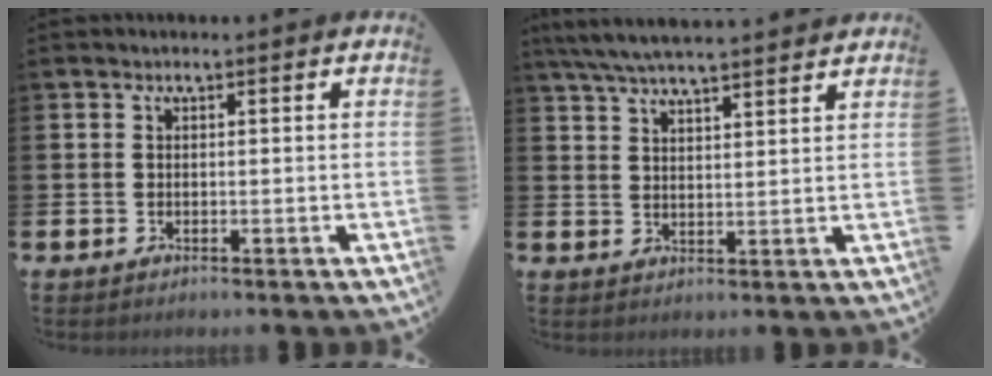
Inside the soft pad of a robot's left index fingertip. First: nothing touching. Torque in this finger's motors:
{"motor_torque": [1.02, -1.12, 0.46, 0.21]}